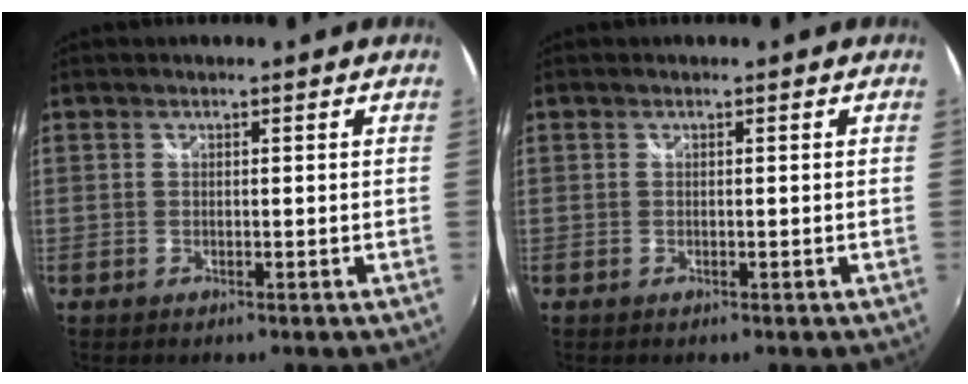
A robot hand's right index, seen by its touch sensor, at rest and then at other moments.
{"total": 0.0}